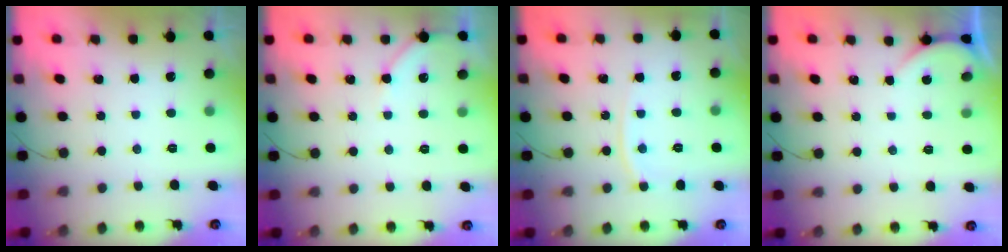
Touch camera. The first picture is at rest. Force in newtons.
{"total": 4.9, "press": 4.8, "slide": 0.7}
{"total": 5.5, "press": 5.5, "slide": 0.8}
{"total": 1.6, "press": 1.6, "slide": 0.1}